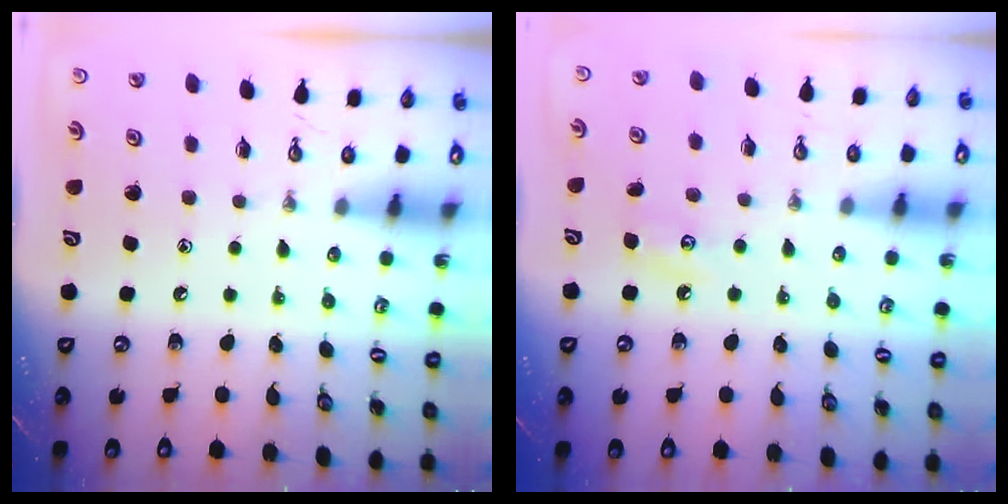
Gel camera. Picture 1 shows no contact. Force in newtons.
{"total": 5.1, "press": 5.1, "slide": 0.8}